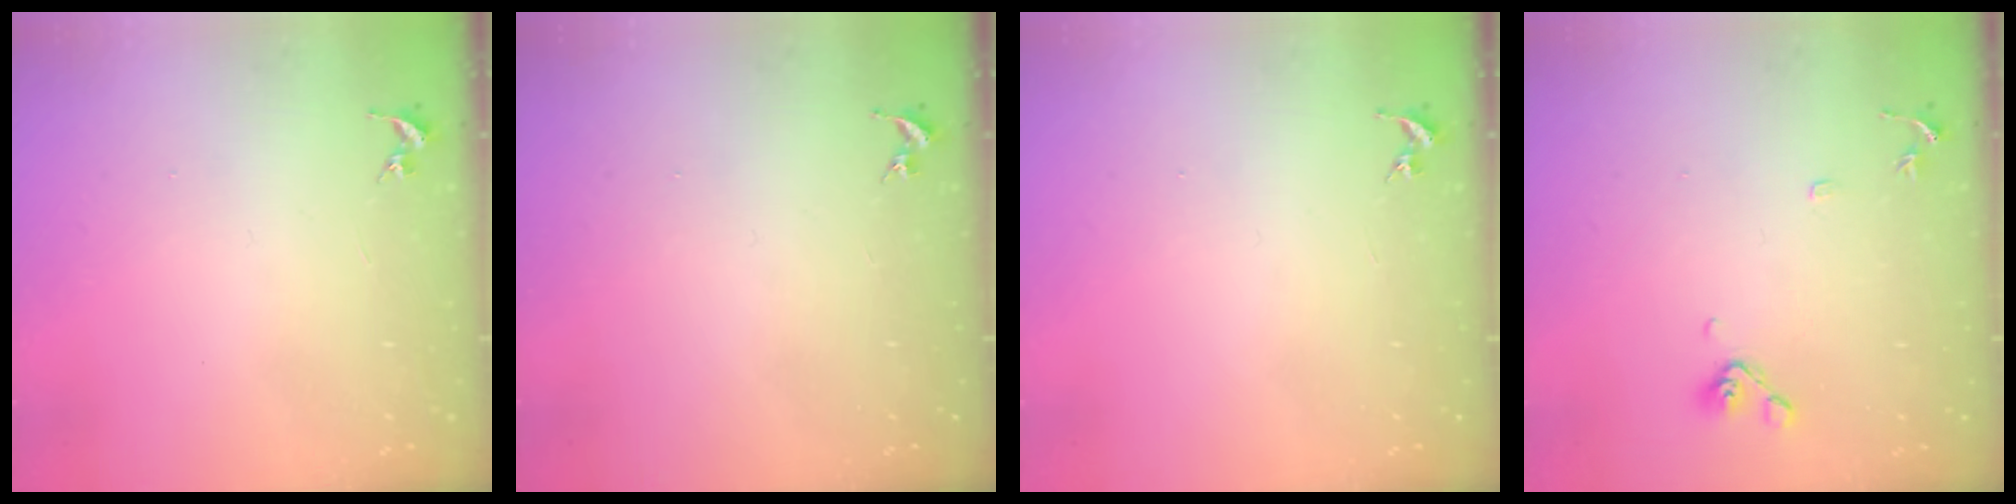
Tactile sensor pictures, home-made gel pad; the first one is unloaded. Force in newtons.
{"total": 0.0}
{"total": 0.0}
{"total": 8.9, "press": 8.7, "slide": 1.9}